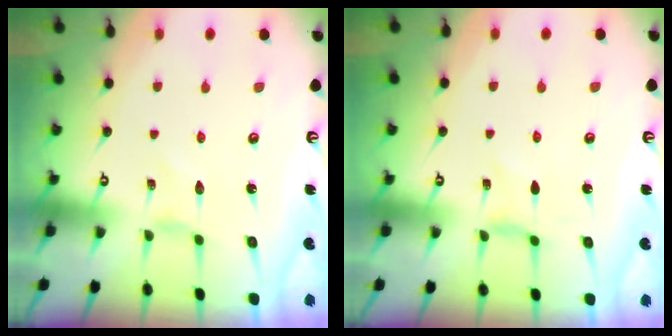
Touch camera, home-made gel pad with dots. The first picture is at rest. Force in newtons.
{"total": 0.0}